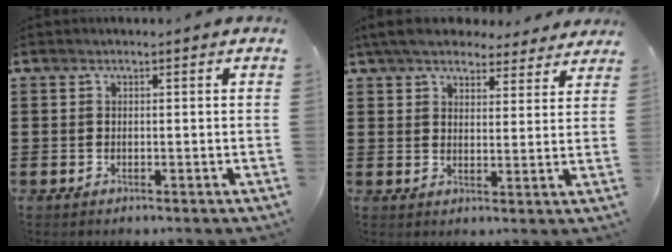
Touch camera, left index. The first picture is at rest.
{"total": 6.1, "force": [5.6, 1.4, 2.0], "torque": [-0.057, -0.014, 0.103]}